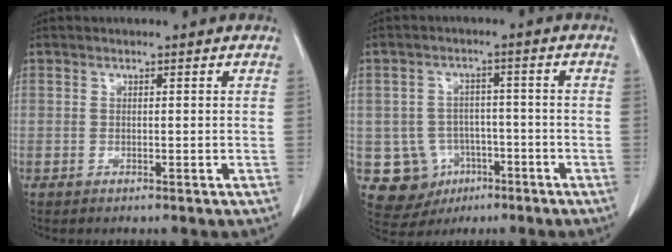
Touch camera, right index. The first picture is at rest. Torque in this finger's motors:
{"motor_torque": [-0.38, -0.01, -1.05, -0.21]}